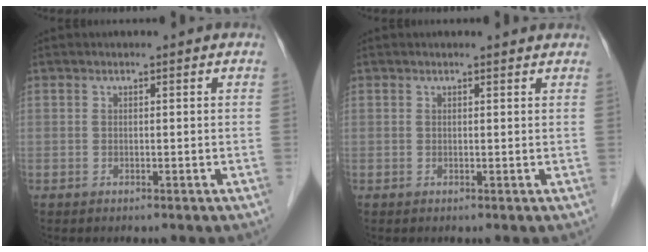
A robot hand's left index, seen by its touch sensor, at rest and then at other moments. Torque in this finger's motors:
{"motor_torque": [0.72, -0.87, 0.10, 0.01]}